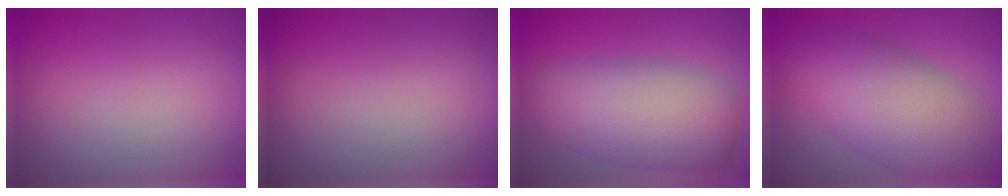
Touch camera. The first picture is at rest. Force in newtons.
{"total": 0.0}
{"total": 8.8, "press": 8.8, "slide": 0.4}
{"total": 10.2, "press": 10.2, "slide": 0.7}